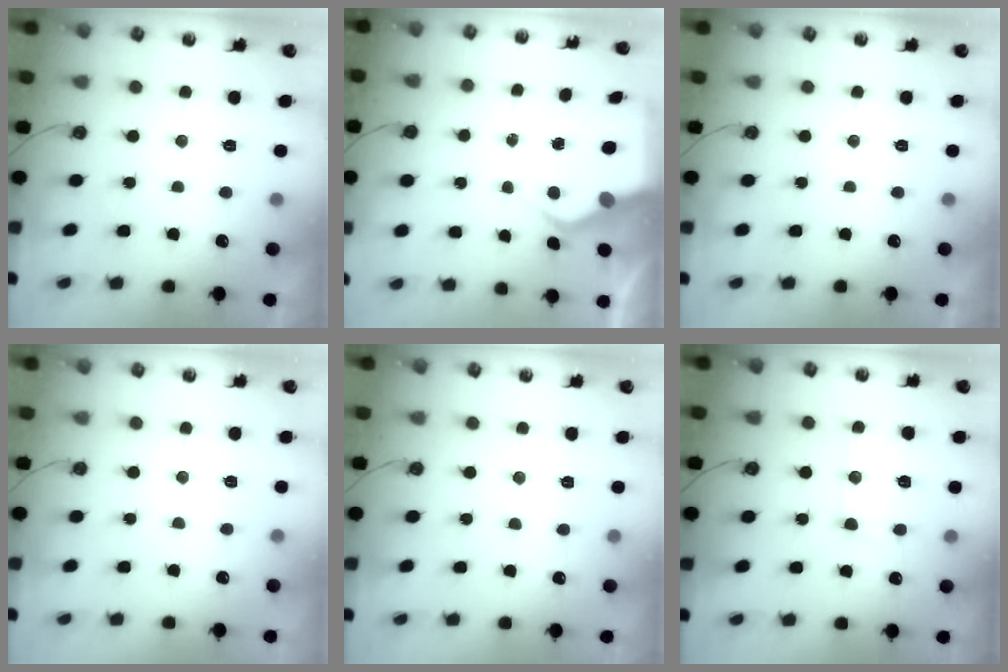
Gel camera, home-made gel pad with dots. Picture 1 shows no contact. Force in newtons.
{"total": 4.9, "press": 4.9, "slide": 0.2}
{"total": 0.0}
{"total": 4.4, "press": 4.3, "slide": 0.7}
{"total": 4.4, "press": 4.4, "slide": 0.6}
{"total": 11.4, "press": 11.4, "slide": 1.0}